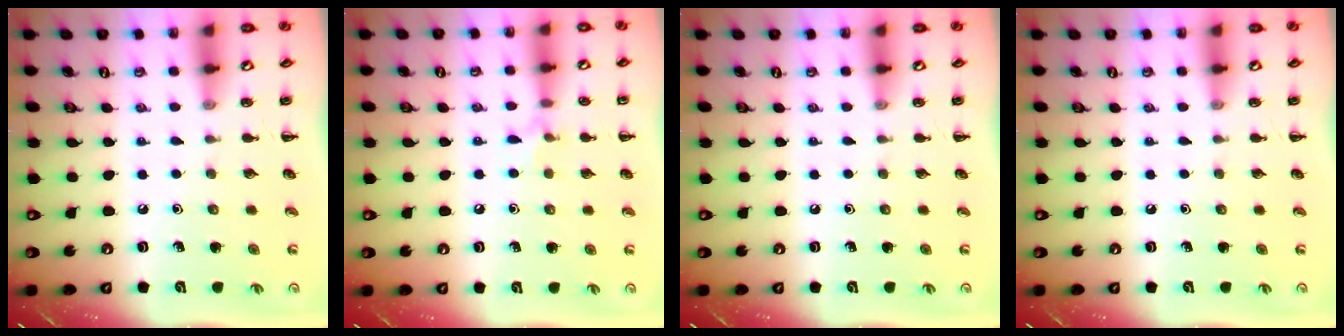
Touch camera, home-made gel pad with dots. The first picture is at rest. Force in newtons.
{"total": 5.6, "press": 5.3, "slide": 1.9}
{"total": 0.0}
{"total": 0.0}